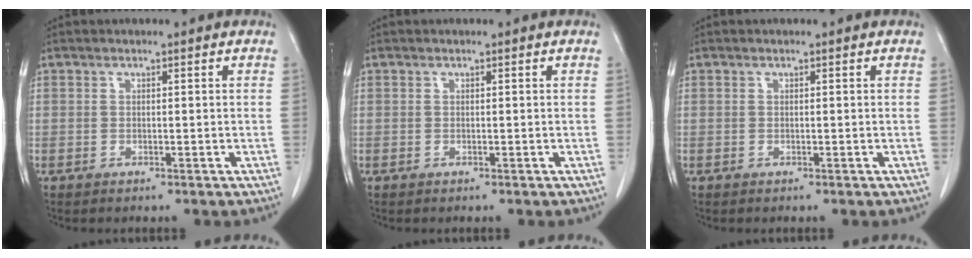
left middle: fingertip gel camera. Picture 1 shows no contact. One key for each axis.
{"total": 0.0}
{"total": 0.0}